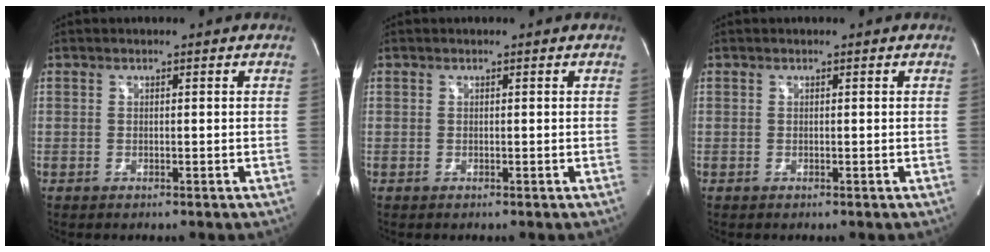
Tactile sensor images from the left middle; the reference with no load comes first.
{"total": 0.0}
{"total": 0.0}